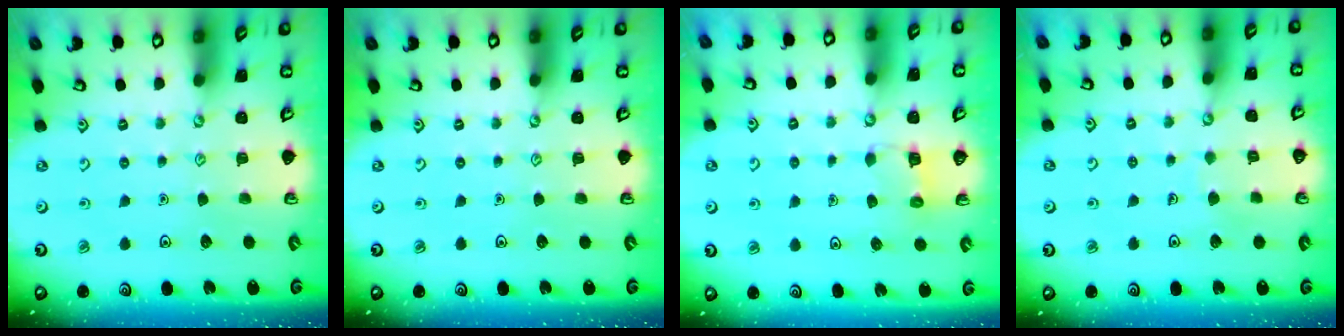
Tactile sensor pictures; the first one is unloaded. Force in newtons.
{"total": 0.0}
{"total": 3.7, "press": 3.7, "slide": 0.2}
{"total": 3.6, "press": 3.6, "slide": 0.2}